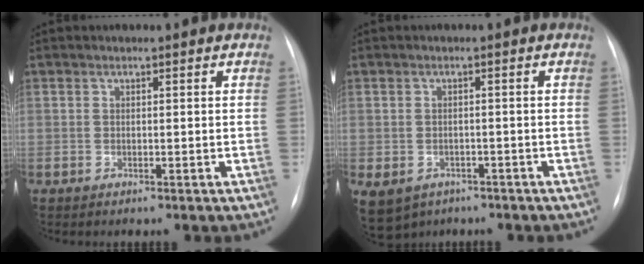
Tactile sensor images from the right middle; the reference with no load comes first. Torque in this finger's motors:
{"motor_torque": [0.98, -0.94, 0.79, 0.18]}